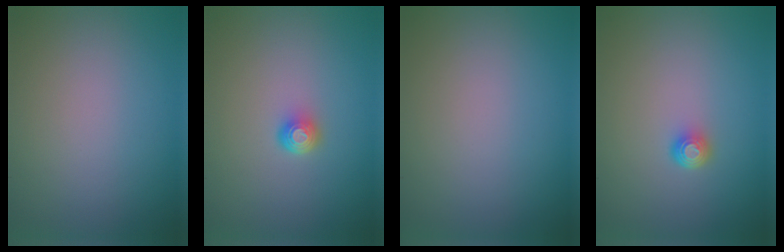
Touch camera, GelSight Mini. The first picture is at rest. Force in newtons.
{"total": 1.6, "press": 1.2, "slide": 1.1}
{"total": 0.0}
{"total": 1.4, "press": 1.1, "slide": 1.0}